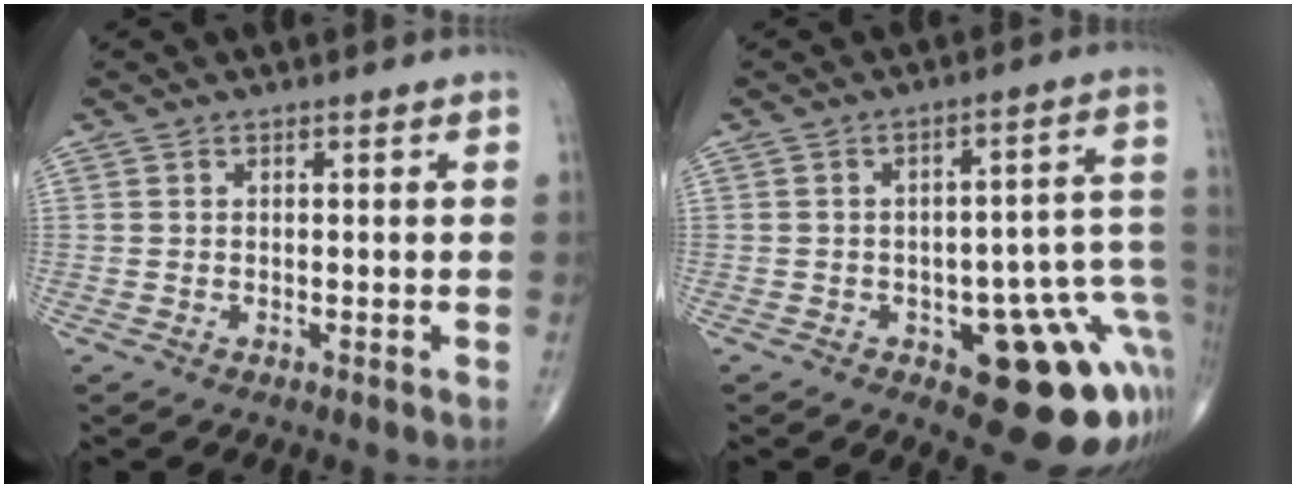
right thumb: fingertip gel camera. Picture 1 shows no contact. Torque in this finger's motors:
{"motor_torque": [2.24, 1.79, 0.52, -0.73, 0.26]}